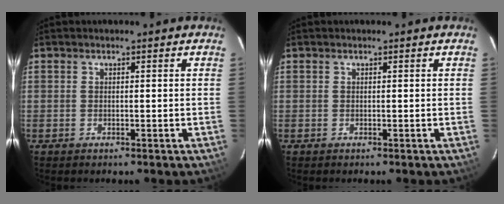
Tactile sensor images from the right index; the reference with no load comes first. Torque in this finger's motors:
{"motor_torque": [0.01, 0.01, 0.00, -0.01]}